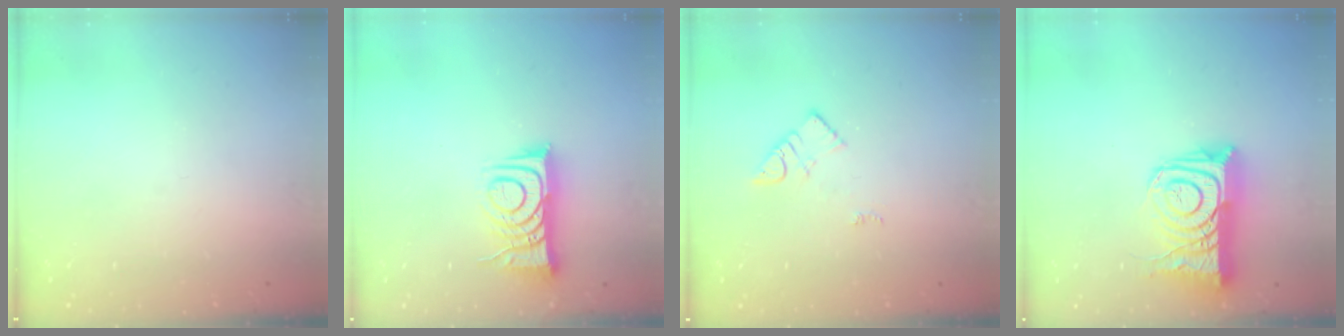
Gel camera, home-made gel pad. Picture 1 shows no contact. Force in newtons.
{"total": 9.8, "press": 9.8, "slide": 1.2}
{"total": 3.9, "press": 3.8, "slide": 0.4}
{"total": 16.4, "press": 16.3, "slide": 1.5}